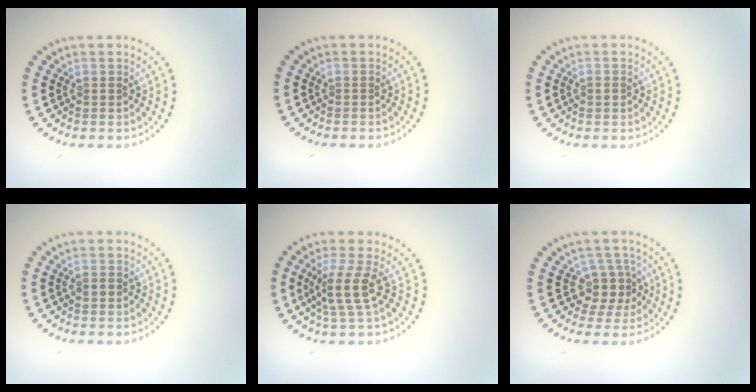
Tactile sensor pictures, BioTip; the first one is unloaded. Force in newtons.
{"total": 0.0}
{"total": 0.9, "press": 0.9, "slide": 0.1}
{"total": 1.3, "press": 1.3, "slide": 0.1}
{"total": 3.3, "press": 2.6, "slide": 2.0}
{"total": 2.9, "press": 2.3, "slide": 1.8}